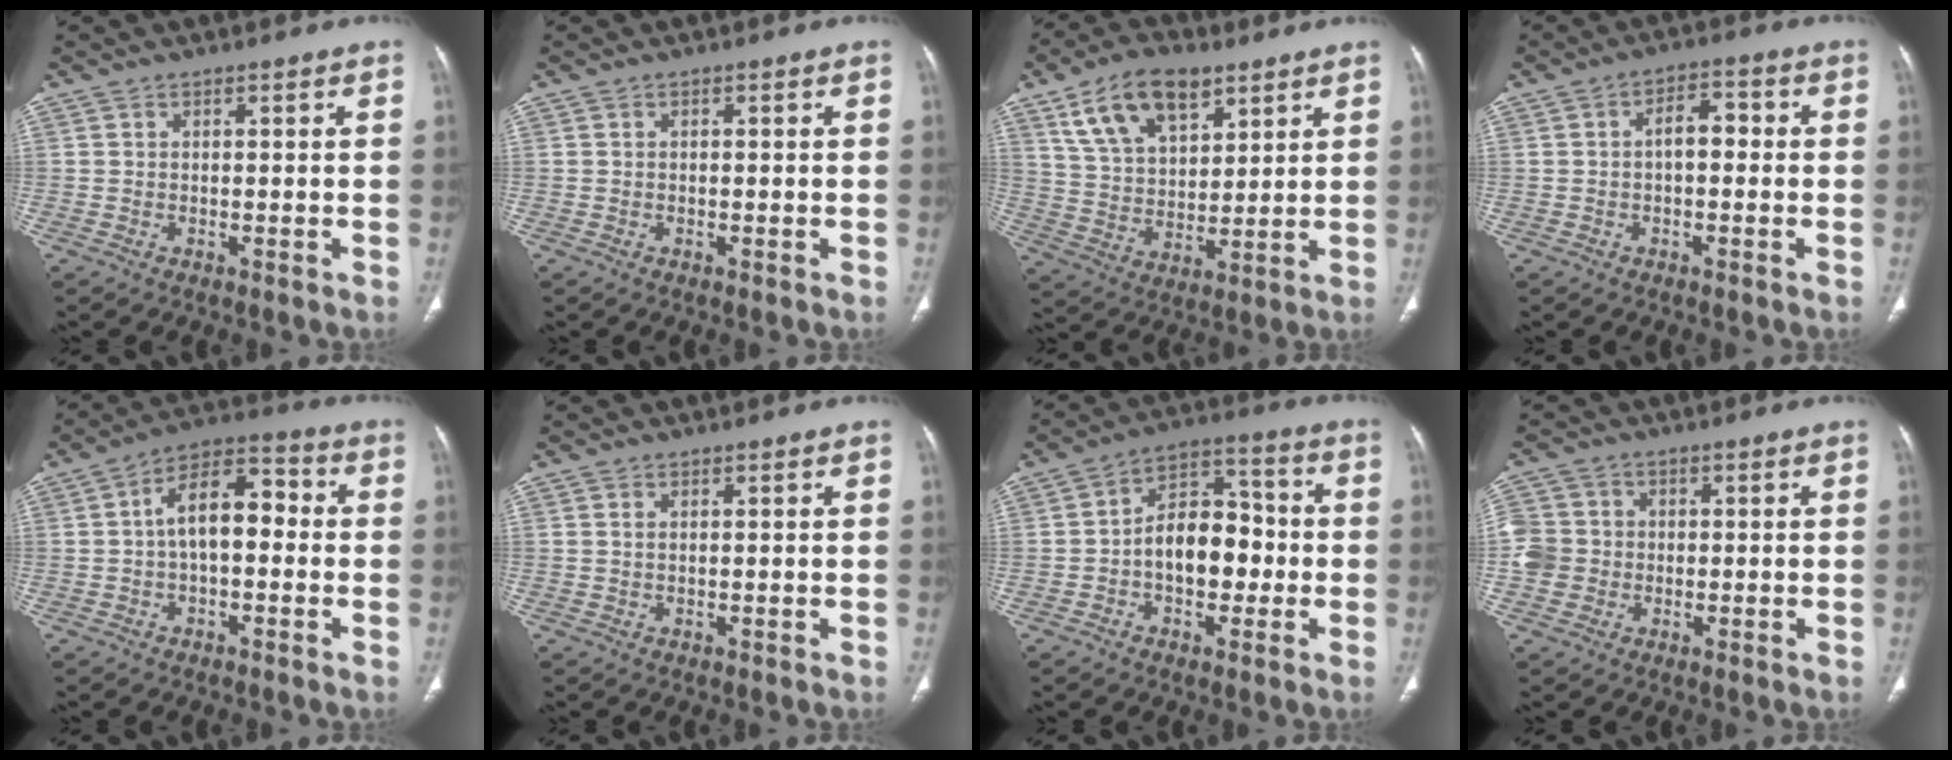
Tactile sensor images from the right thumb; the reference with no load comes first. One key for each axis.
{"total": 0.0}
{"total": 14.9, "fx": 8.4, "fy": 8.1, "fz": 9.3, "tx": -0.138, "ty": -0.025, "tz": 0.159}
{"total": 4.6, "fx": -0.2, "fy": 2.6, "fz": 3.8, "tx": -0.047, "ty": 0.020, "tz": -0.011}
{"total": 11.0, "fx": 0.0, "fy": 6.1, "fz": 9.1, "tx": -0.134, "ty": 0.041, "tz": -0.010}
{"total": 0.6, "fx": 0.3, "fy": 0.3, "fz": 0.5, "tx": -0.013, "ty": 0.003, "tz": 0.006}
{"total": 11.5, "fx": -1.7, "fy": 7.4, "fz": 8.6, "tx": -0.100, "ty": 0.038, "tz": -0.038}
{"total": 6.9, "fx": -0.8, "fy": 6.5, "fz": 2.1, "tx": -0.031, "ty": 0.015, "tz": -0.016}